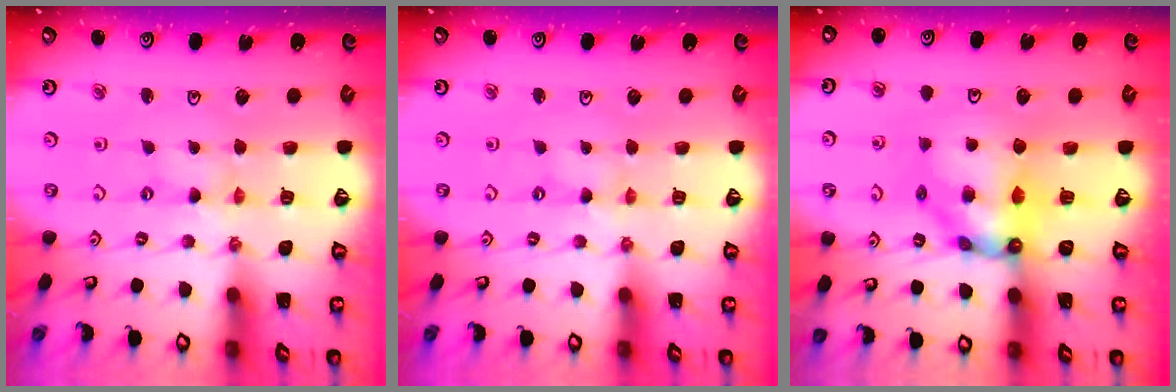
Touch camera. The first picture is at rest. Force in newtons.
{"total": 1.0, "press": 1.0, "slide": 0.2}
{"total": 10.9, "press": 10.9, "slide": 1.1}